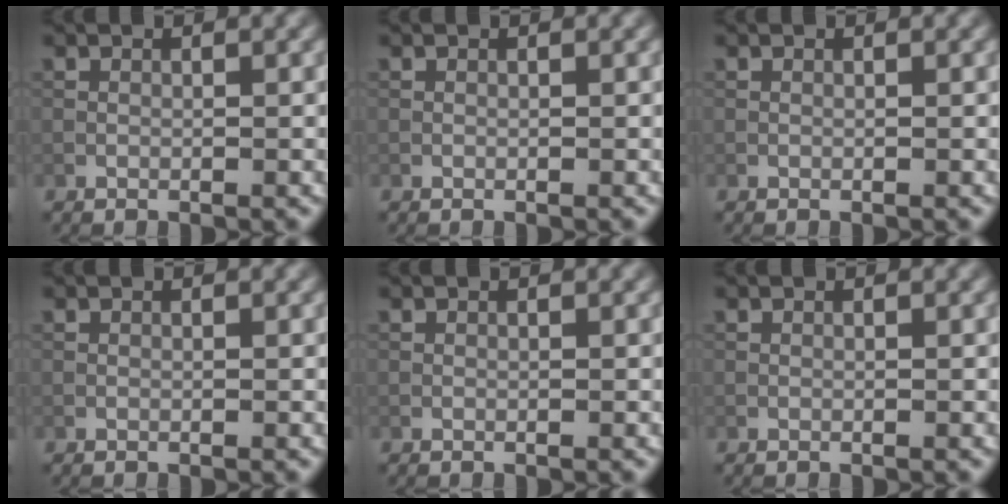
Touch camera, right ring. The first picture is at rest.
{"total": 0.0}
{"total": 0.0}
{"total": 0.0}
{"total": 0.0}
{"total": 0.0}